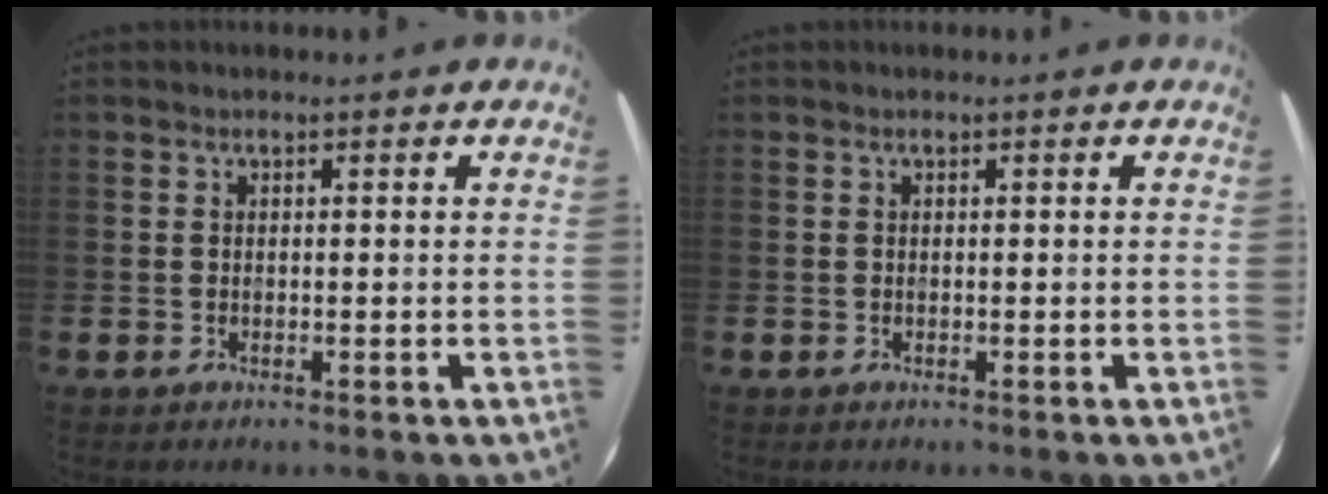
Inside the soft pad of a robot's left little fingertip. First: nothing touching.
{"total": 0.0}